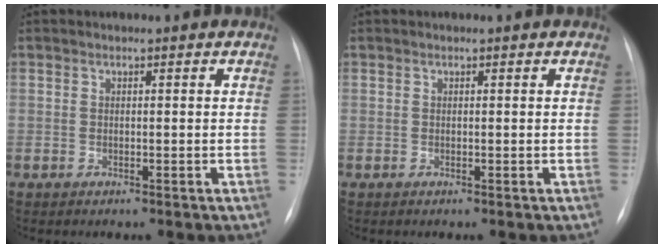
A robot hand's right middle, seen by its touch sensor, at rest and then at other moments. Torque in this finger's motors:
{"motor_torque": [0.34, -0.05, 0.10, 0.01]}